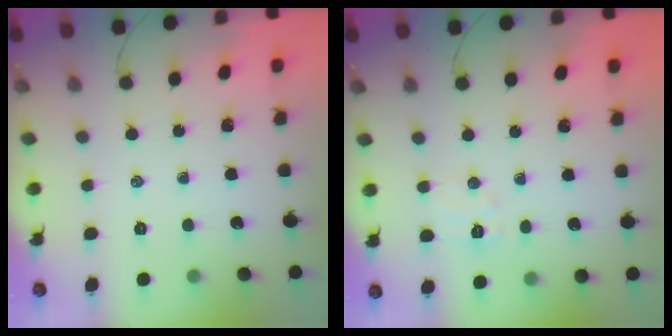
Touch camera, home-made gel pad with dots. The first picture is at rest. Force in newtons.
{"total": 5.7, "press": 5.6, "slide": 1.2}